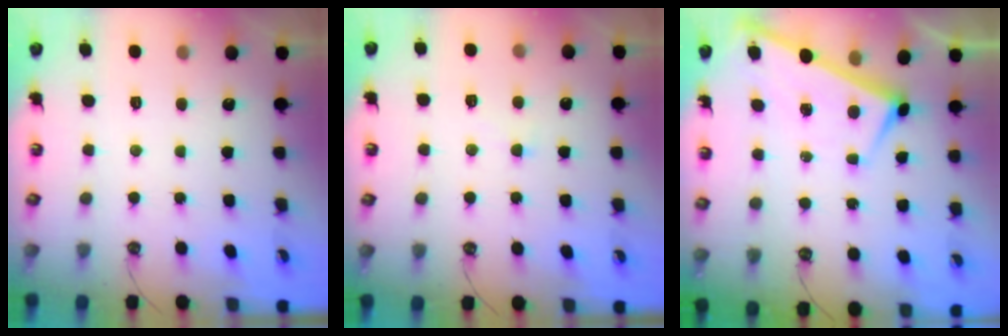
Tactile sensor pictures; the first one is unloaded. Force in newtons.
{"total": 3.9, "press": 3.8, "slide": 0.5}
{"total": 1.9, "press": 1.9, "slide": 0.2}